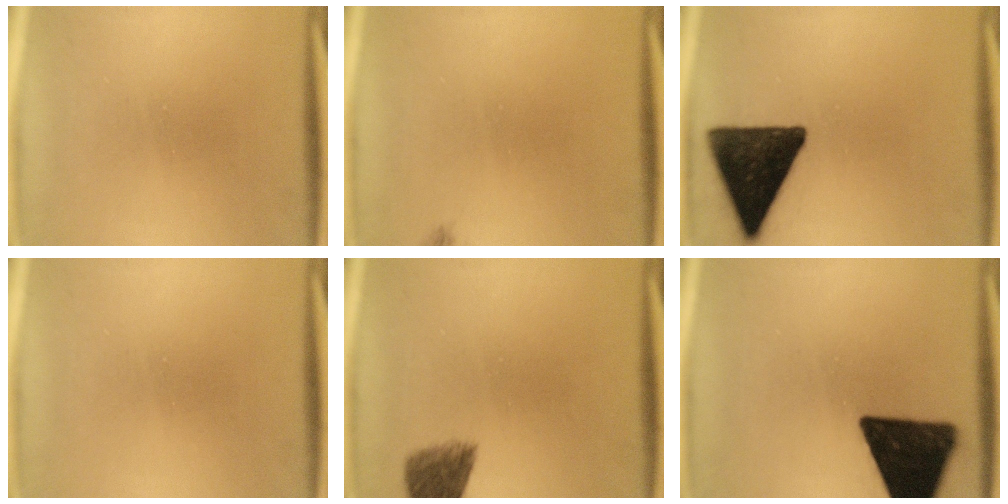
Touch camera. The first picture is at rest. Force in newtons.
{"total": 0.7}
{"total": 16.3}
{"total": 0.0}
{"total": 5.2}
{"total": 17.4}